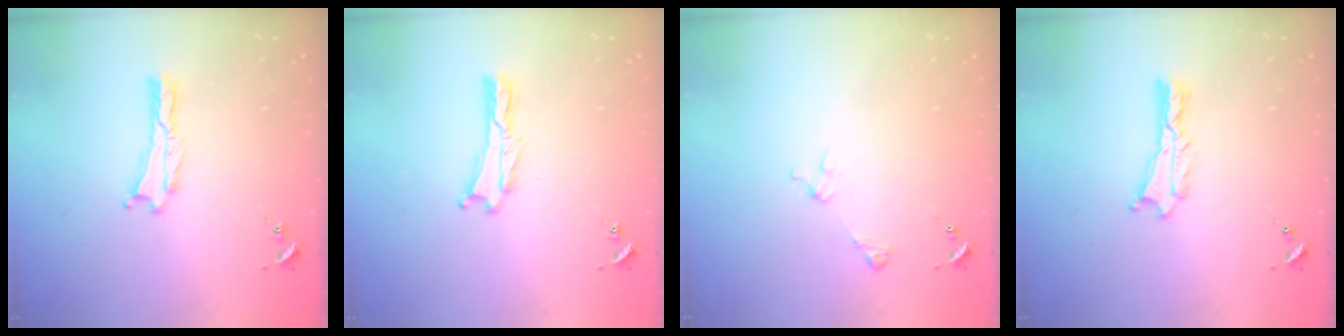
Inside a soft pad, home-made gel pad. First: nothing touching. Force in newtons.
{"total": 0.0}
{"total": 2.9, "press": 2.9, "slide": 0.3}
{"total": 0.7, "press": 0.6, "slide": 0.2}